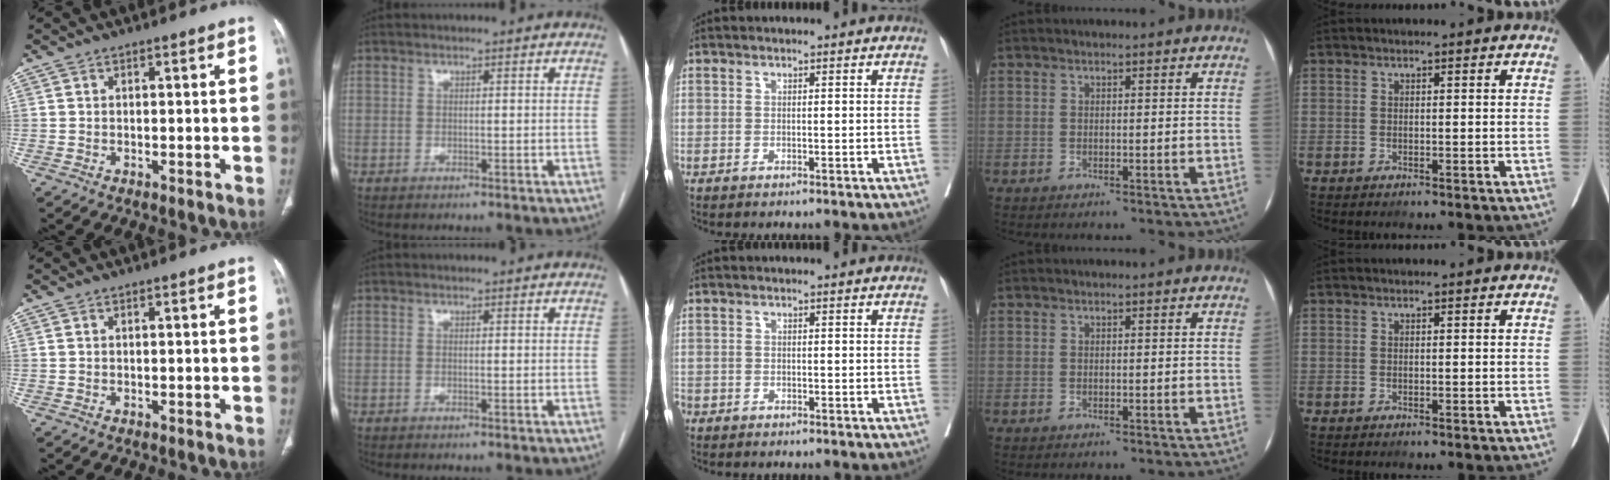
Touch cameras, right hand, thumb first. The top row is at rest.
{"middle": {"total": 2.4, "force": [-1.8, 1.5, 0.7], "torque": [-0.020, 0.000, -0.035]}}